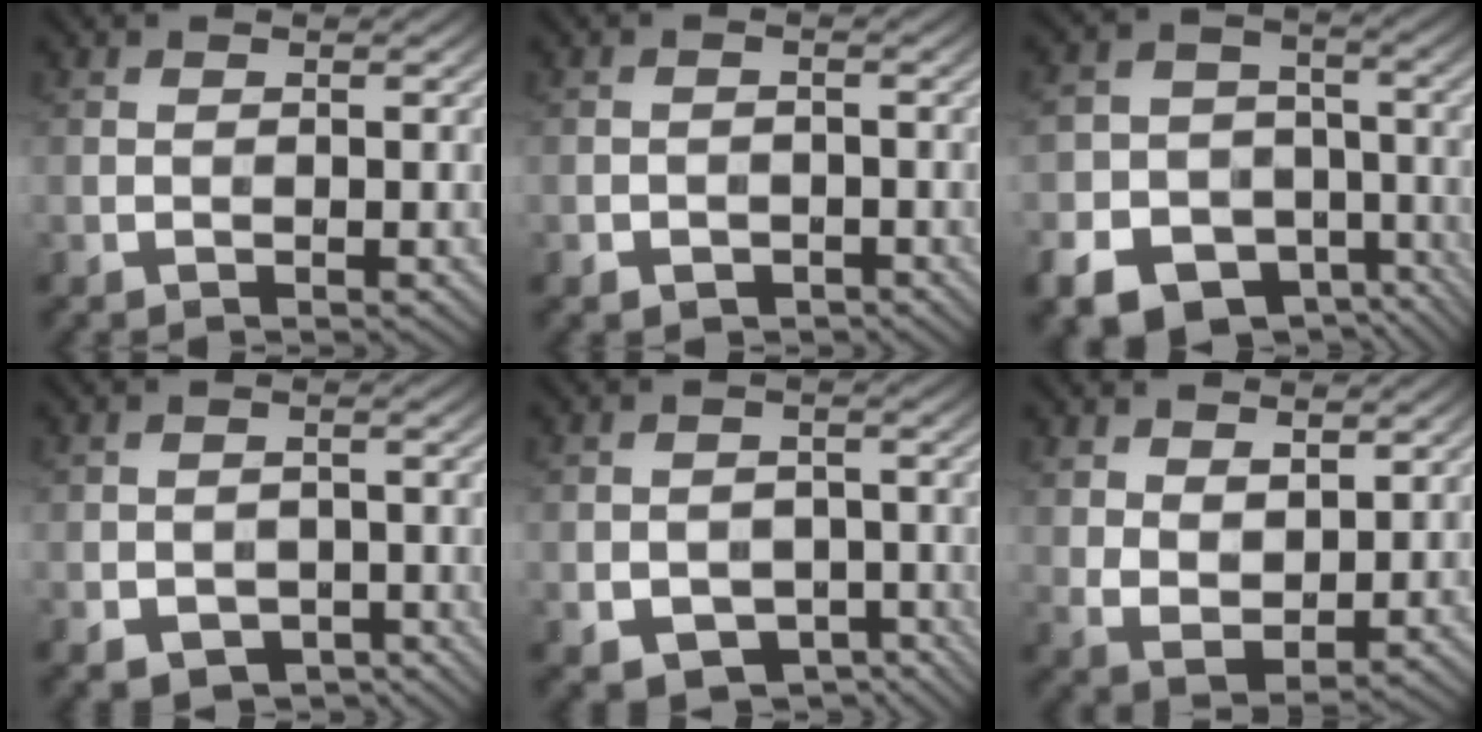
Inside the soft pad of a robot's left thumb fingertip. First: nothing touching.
{"total": 1.8, "force": [-1.1, 1.2, 0.7], "torque": [-0.010, -0.002, -0.022]}
{"total": 14.7, "force": [-8.0, 11.1, 5.3], "torque": [-0.136, -0.054, -0.133]}
{"total": 4.2, "force": [-2.0, 3.1, 1.9], "torque": [-0.033, -0.010, -0.028]}
{"total": 6.3, "force": [-3.0, 4.5, 3.2], "torque": [-0.059, -0.010, -0.034]}
{"total": 5.0, "force": [2.9, 2.7, 3.0], "torque": [-0.071, -0.011, 0.063]}